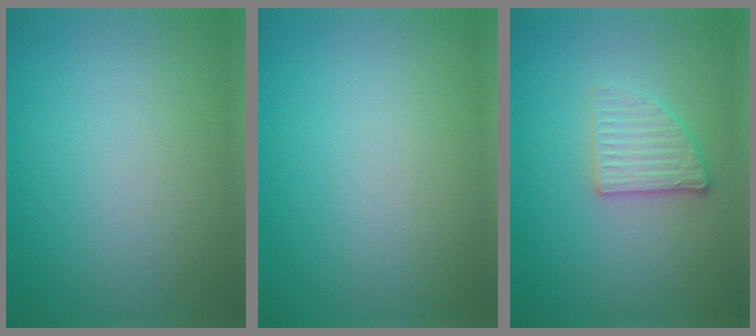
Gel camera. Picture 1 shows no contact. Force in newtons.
{"total": 0.0}
{"total": 2.7, "press": 2.4, "slide": 1.1}